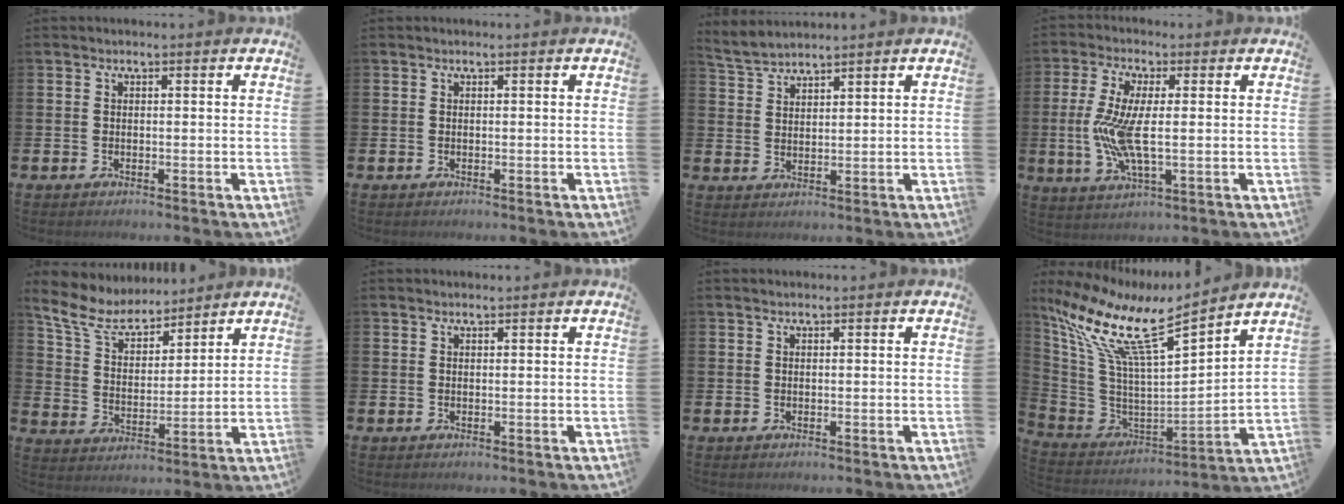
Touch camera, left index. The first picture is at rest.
{"total": 0.0}
{"total": 3.2, "force": [3.2, 0.2, 0.1], "torque": [-0.015, -0.013, 0.060]}
{"total": 7.9, "force": [0.0, 3.0, 7.4], "torque": [-0.149, -0.005, -0.002]}
{"total": 7.9, "force": [7.2, 2.6, 2.0], "torque": [-0.079, -0.043, 0.130]}
{"total": 0.8, "force": [0.8, 0.1, 0.1], "torque": [0.001, -0.001, 0.014]}
{"total": 0.5, "force": [0.5, 0.1, 0.2], "torque": [0.001, 0.001, 0.007]}
{"total": 11.0, "force": [7.7, 2.5, 7.5], "torque": [-0.185, -0.057, 0.123]}